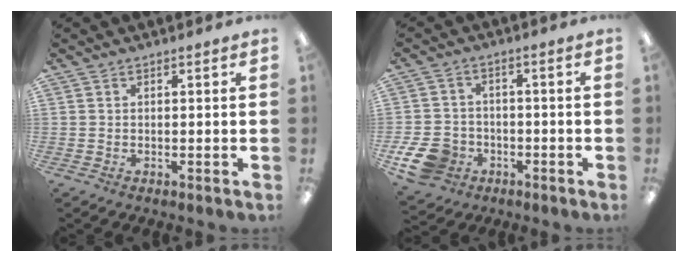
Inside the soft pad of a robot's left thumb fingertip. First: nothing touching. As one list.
[{"total": 10.2, "force": [-4.7, 7.7, 4.8], "torque": [-0.104, 0.030, -0.084]}]